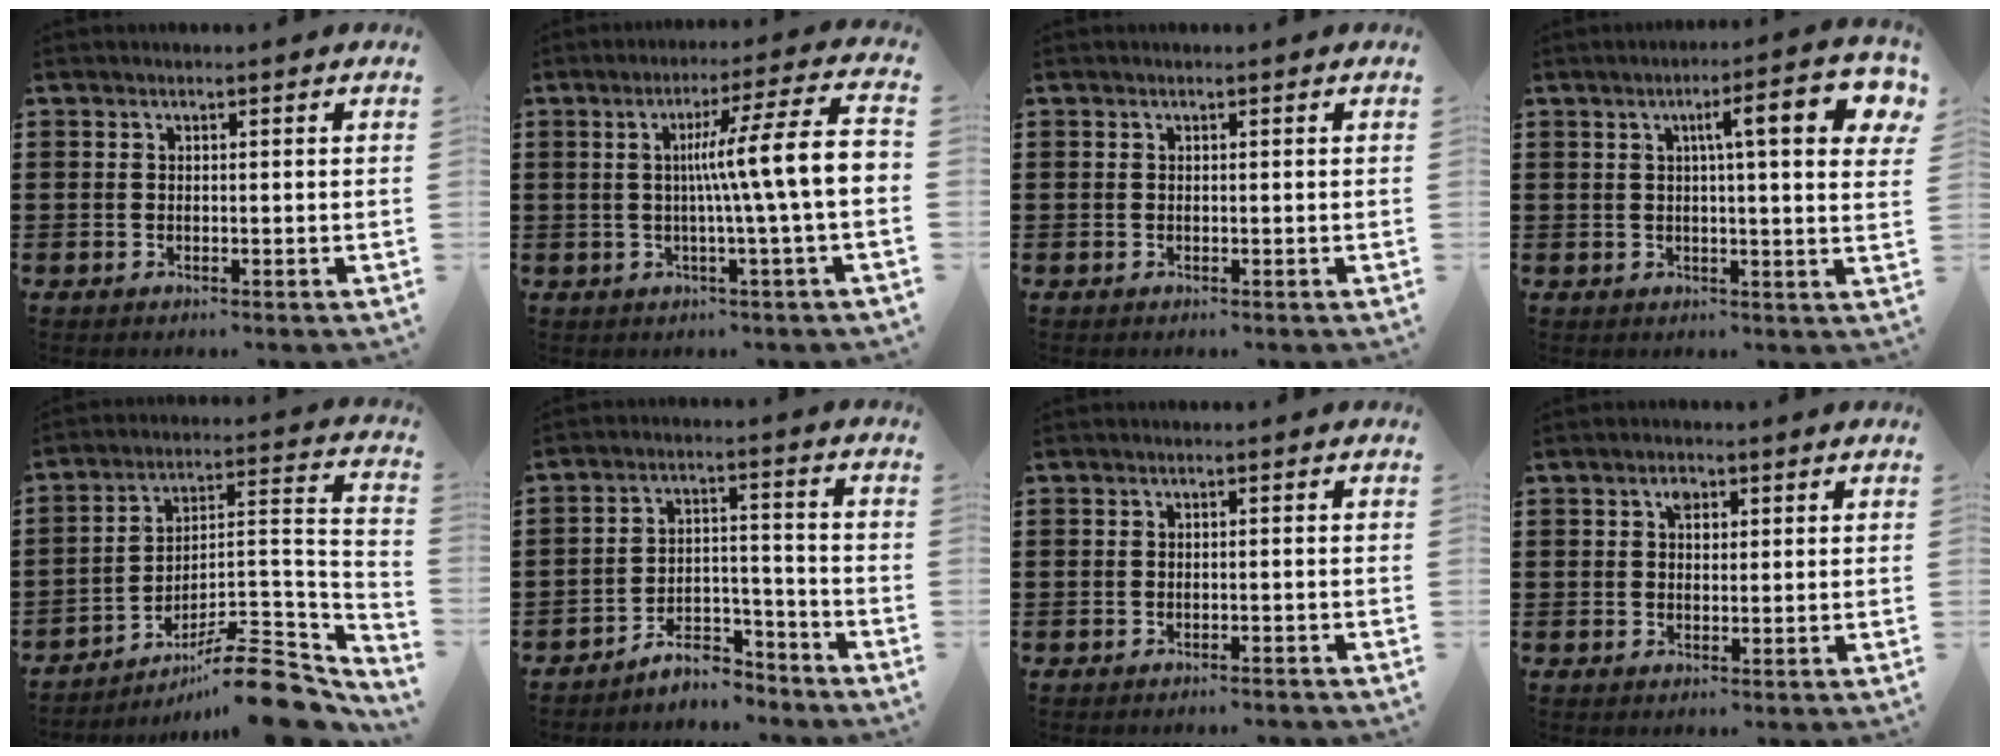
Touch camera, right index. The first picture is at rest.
{"total": 10.9, "force": [0.4, -0.2, 10.9], "torque": [-0.183, -0.011, -0.004]}
{"total": 0.0}
{"total": 9.4, "force": [3.3, 1.6, 8.6], "torque": [-0.138, -0.001, 0.046]}
{"total": 11.5, "force": [-8.9, 2.1, 7.0], "torque": [-0.096, 0.029, -0.167]}
{"total": 6.2, "force": [-5.8, 1.5, 1.7], "torque": [-0.023, 0.018, -0.110]}
{"total": 0.9, "force": [-0.9, -0.1, 0.2], "torque": [-0.005, 0.001, -0.018]}
{"total": 2.2, "force": [0.9, 1.3, 1.5], "torque": [-0.025, 0.003, 0.014]}